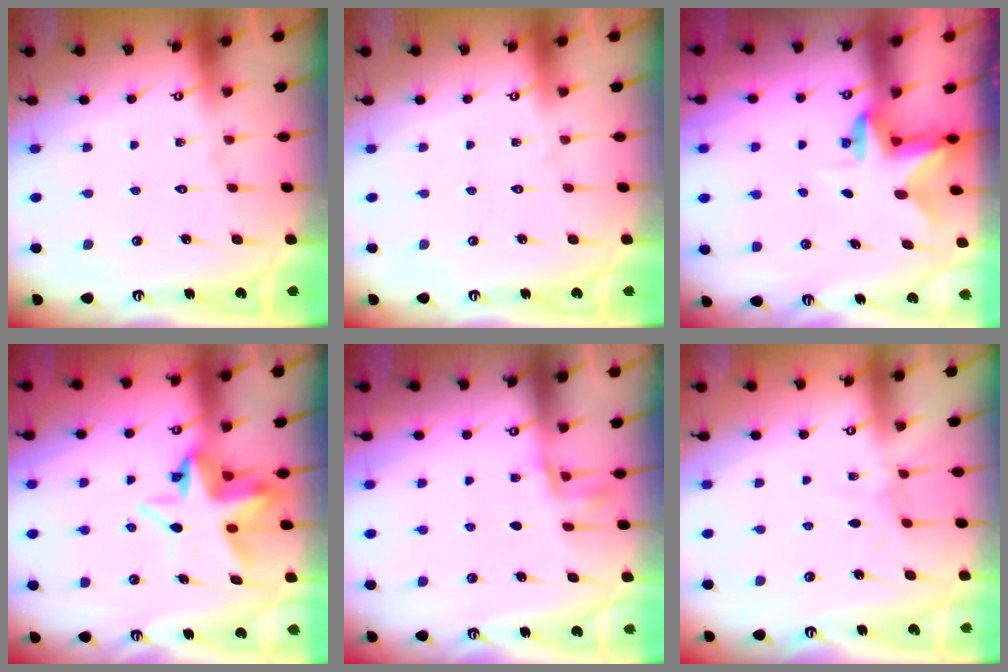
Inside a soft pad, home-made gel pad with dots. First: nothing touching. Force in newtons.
{"total": 0.0}
{"total": 2.5, "press": 2.5, "slide": 0.5}
{"total": 7.7, "press": 7.6, "slide": 1.2}
{"total": 2.9, "press": 2.8, "slide": 1.0}
{"total": 3.2, "press": 3.2, "slide": 0.4}